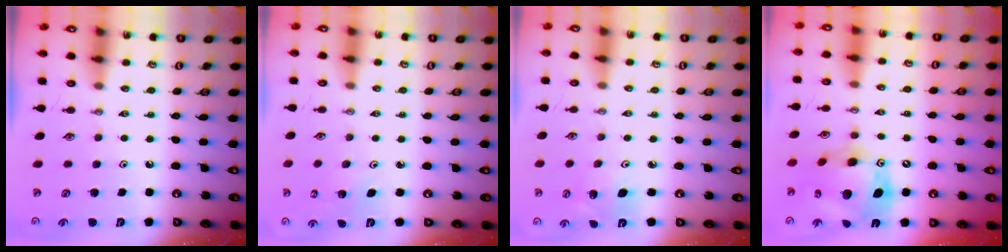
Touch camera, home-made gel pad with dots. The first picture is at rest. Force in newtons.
{"total": 2.3, "press": 2.3, "slide": 0.3}
{"total": 6.5, "press": 6.4, "slide": 1.2}
{"total": 16.7, "press": 16.6, "slide": 1.7}